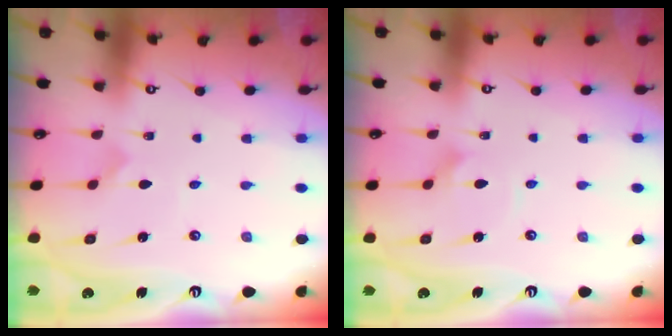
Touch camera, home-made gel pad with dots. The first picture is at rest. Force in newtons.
{"total": 3.3, "press": 3.3, "slide": 0.2}